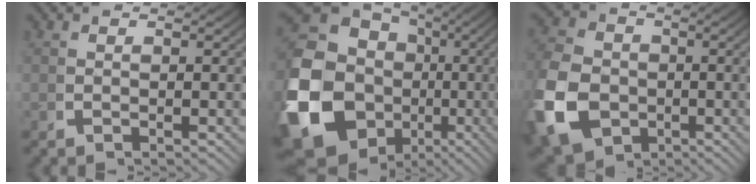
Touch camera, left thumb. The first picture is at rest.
{"total": 19.4, "force": [-3.2, 15.3, 11.4], "torque": [-0.309, -0.082, -0.026]}
{"total": 12.9, "force": [-3.2, 10.3, 7.2], "torque": [-0.179, -0.056, -0.034]}